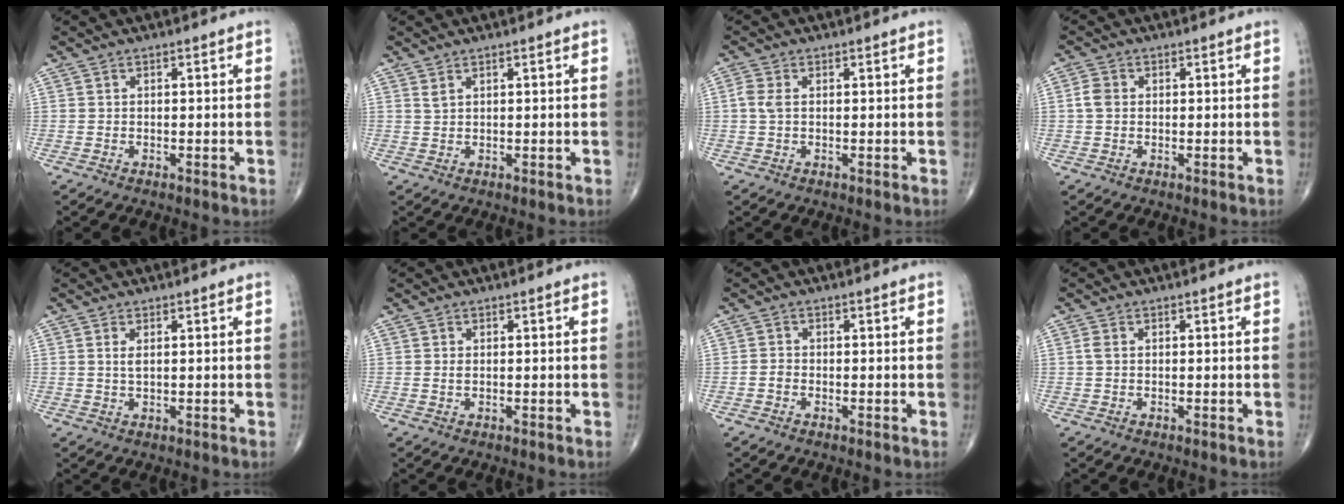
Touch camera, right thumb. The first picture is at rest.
{"total": 1.1, "force": [0.8, 0.3, 0.7], "torque": [-0.013, 0.001, 0.019]}
{"total": 2.3, "force": [0.3, 1.3, 1.9], "torque": [-0.056, 0.007, 0.004]}
{"total": 2.5, "force": [0.2, 2.0, 1.5], "torque": [-0.030, 0.006, 0.000]}
{"total": 1.6, "force": [0.5, 0.6, 1.4], "torque": [-0.031, -0.003, 0.014]}
{"total": 0.7, "force": [0.1, 0.3, 0.6], "torque": [-0.014, 0.000, 0.004]}
{"total": 1.1, "force": [-0.5, 0.7, 0.6], "torque": [-0.011, 0.003, -0.012]}
{"total": 1.1, "force": [0.2, 0.7, 0.8], "torque": [-0.023, 0.005, 0.004]}